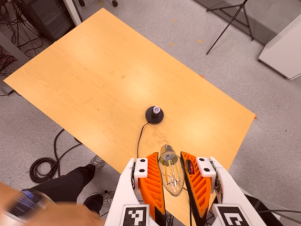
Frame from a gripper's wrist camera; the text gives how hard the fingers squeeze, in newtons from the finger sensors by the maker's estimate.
{"total": 19.1, "left": 21.1, "right": 17.2}